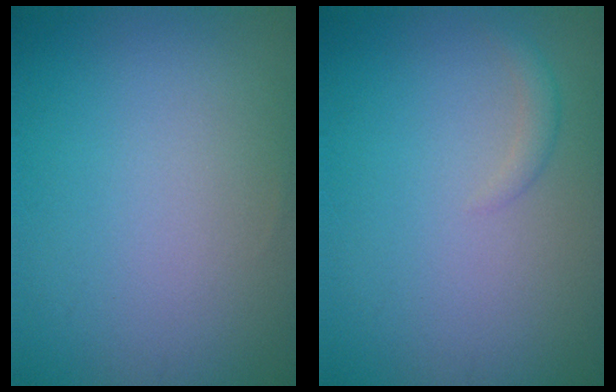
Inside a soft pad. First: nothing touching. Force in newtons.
{"total": 1.0, "press": 1.0, "slide": 0.0}